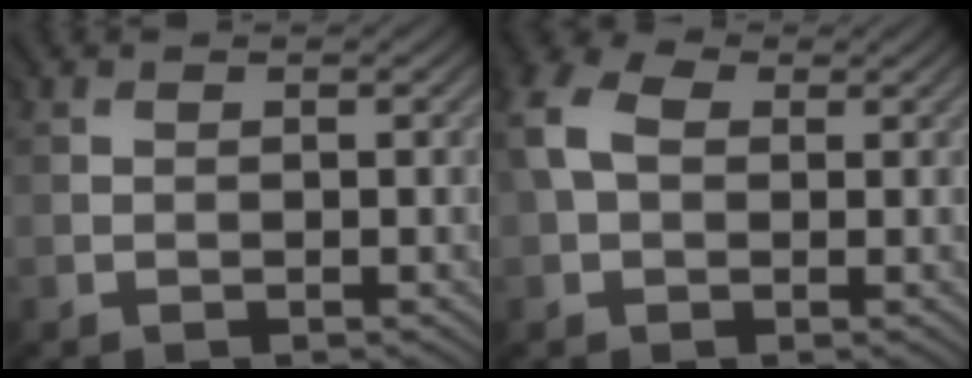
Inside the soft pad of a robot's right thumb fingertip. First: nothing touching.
{"total": 6.3, "force": [1.3, 4.5, 4.2], "torque": [-0.117, 0.010, 0.016]}